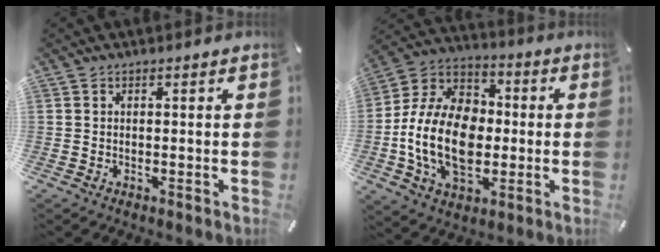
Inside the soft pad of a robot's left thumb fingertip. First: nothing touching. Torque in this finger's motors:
{"motor_torque": [1.64, 3.37, 0.90, 0.06, 0.30]}